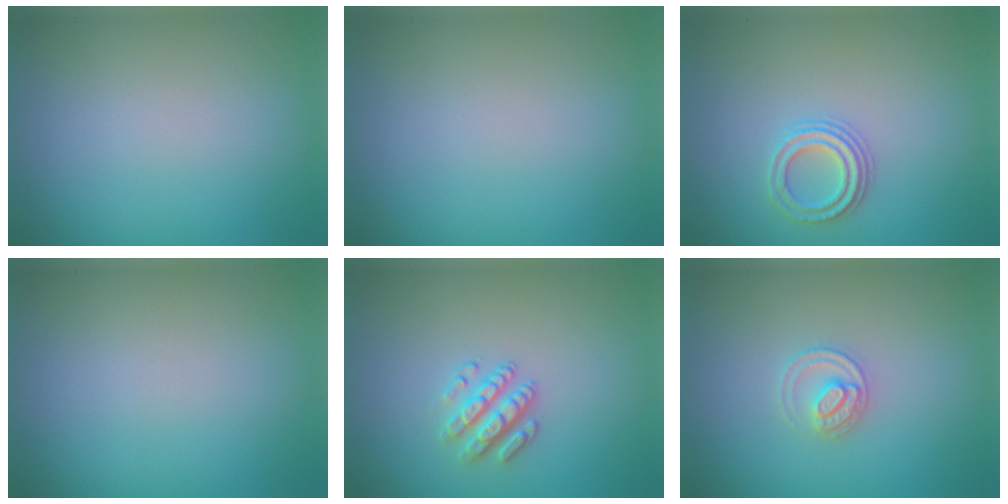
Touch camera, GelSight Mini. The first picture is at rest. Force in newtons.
{"total": 0.0}
{"total": 2.3, "press": 2.2, "slide": 0.5}
{"total": 0.0}
{"total": 2.7, "press": 2.5, "slide": 1.0}
{"total": 2.2, "press": 2.2, "slide": 0.2}